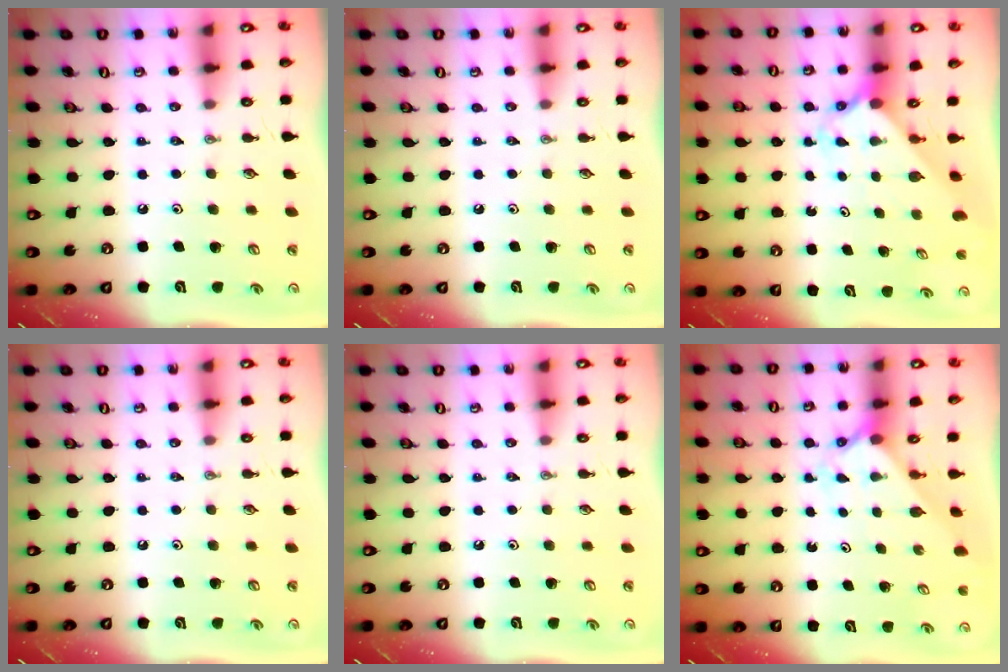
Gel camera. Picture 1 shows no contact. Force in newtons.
{"total": 0.0}
{"total": 2.5, "press": 2.4, "slide": 0.3}
{"total": 0.0}
{"total": 0.0}
{"total": 2.0, "press": 2.0, "slide": 0.2}